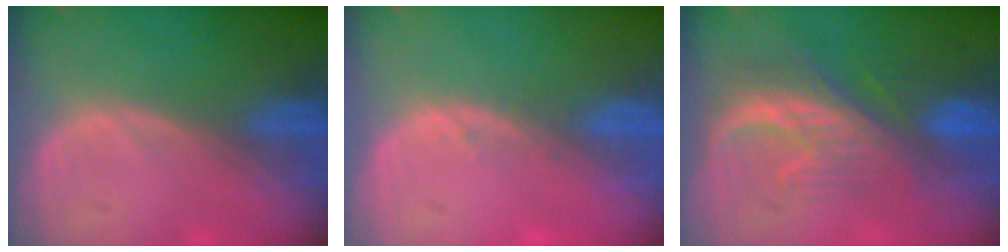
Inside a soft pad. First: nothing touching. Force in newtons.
{"total": 1.0, "press": 0.9, "slide": 0.3}
{"total": 8.1, "press": 7.7, "slide": 2.5}